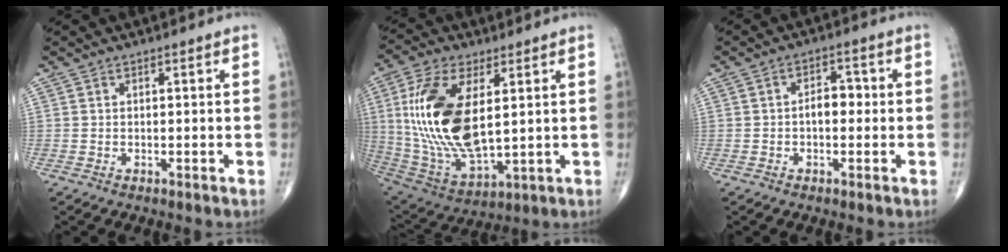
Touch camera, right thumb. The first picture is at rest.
{"total": 20.9, "force": [3.5, 9.9, 18.0], "torque": [-0.367, -0.022, 0.076]}
{"total": 4.1, "force": [-0.3, 2.5, 3.2], "torque": [-0.035, 0.015, -0.011]}